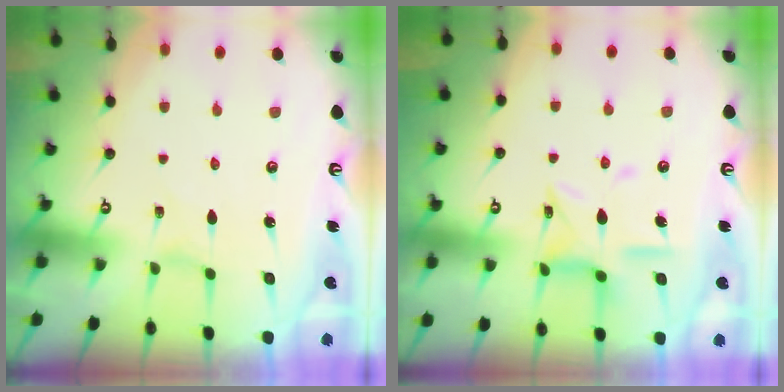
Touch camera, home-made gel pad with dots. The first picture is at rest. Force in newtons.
{"total": 11.7, "press": 11.7, "slide": 0.8}